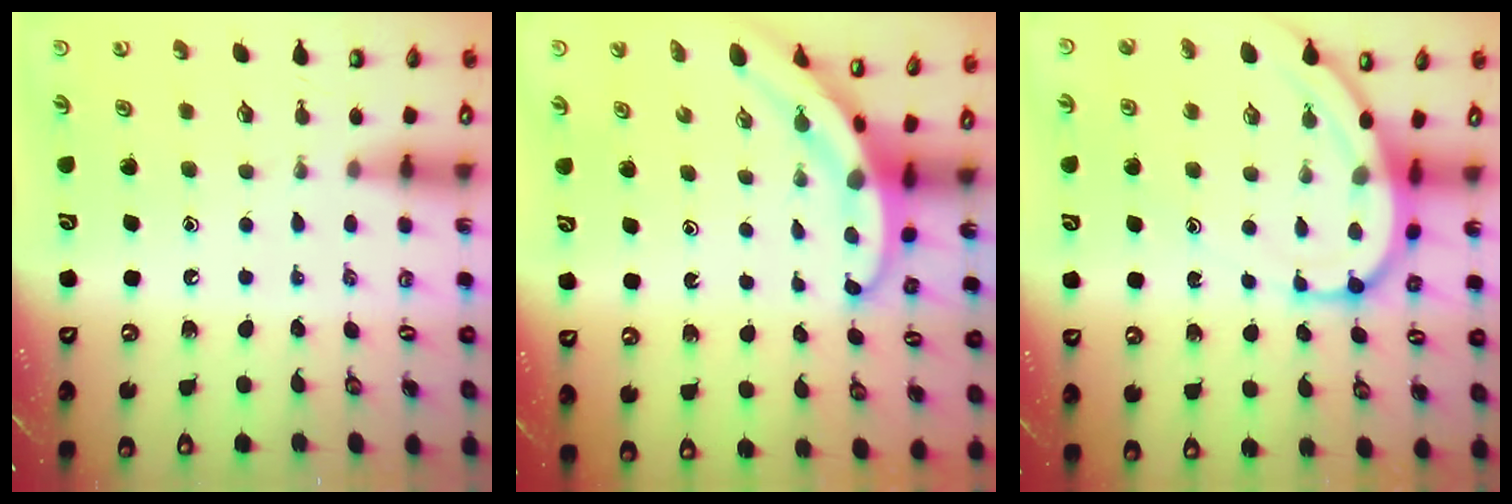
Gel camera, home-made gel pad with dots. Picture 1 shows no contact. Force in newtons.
{"total": 5.1, "press": 5.1, "slide": 0.4}
{"total": 8.9, "press": 8.9, "slide": 0.3}